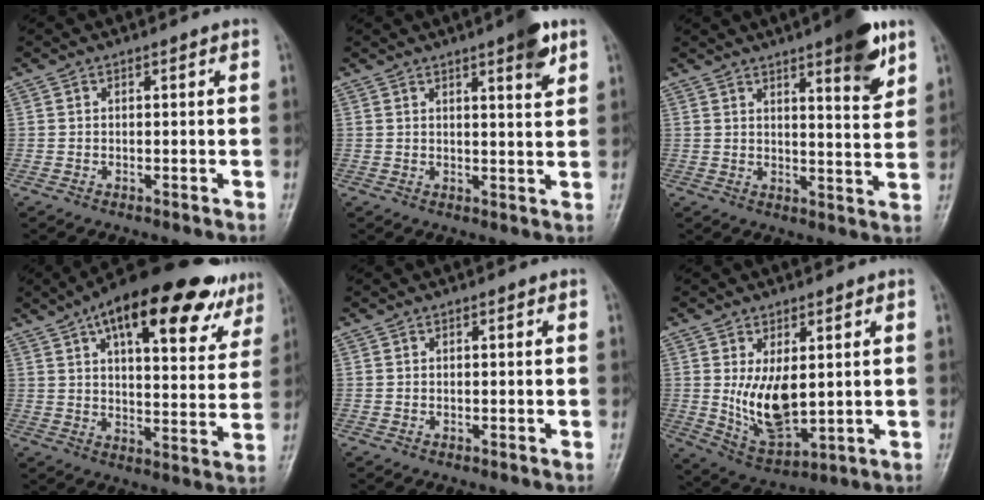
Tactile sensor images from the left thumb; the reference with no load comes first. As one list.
[{"total": 5.8, "force": [3.4, 1.0, 4.6], "torque": [-0.057, -0.017, 0.043]}, {"total": 10.1, "force": [5.9, 2.2, 7.9], "torque": [-0.093, -0.033, 0.078]}, {"total": 24.3, "force": [14.6, 9.4, 17.0], "torque": [-0.217, -0.017, 0.206]}, {"total": 0.0}, {"total": 10.1, "force": [1.3, 5.3, 8.6], "torque": [-0.139, -0.026, 0.043]}]